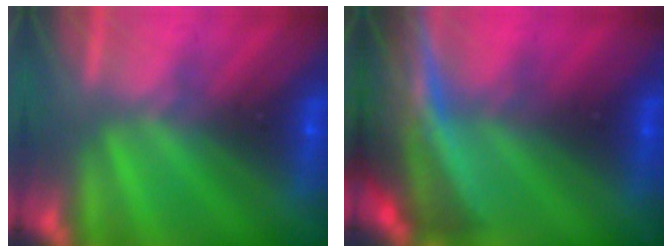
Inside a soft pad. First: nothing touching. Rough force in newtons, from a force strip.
{"total": 9.8}